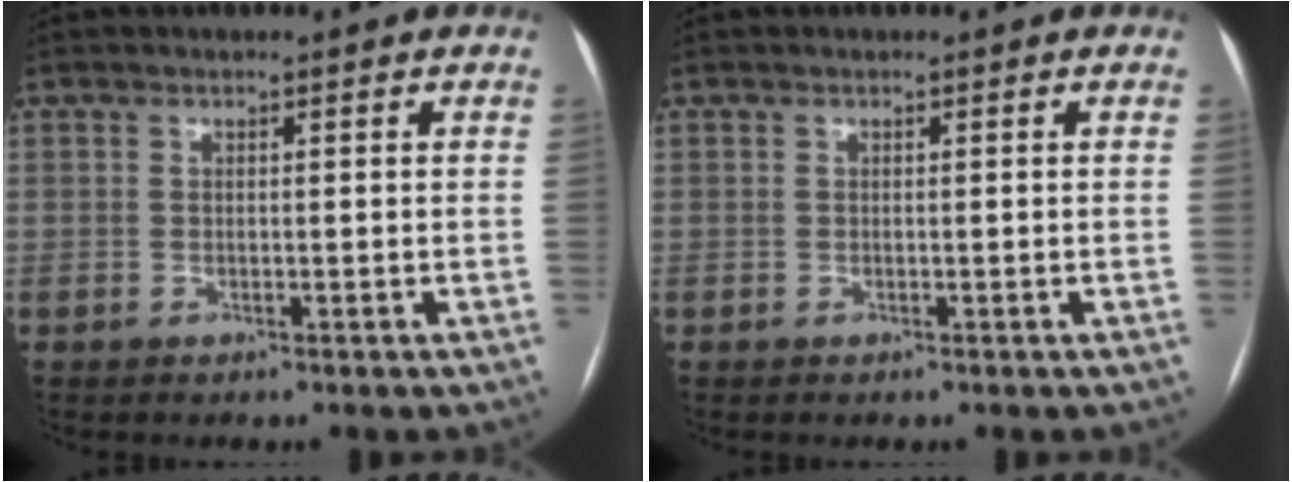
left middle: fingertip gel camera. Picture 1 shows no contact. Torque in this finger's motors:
{"motor_torque": [0.02, 0.02, 0.01, 0.00]}